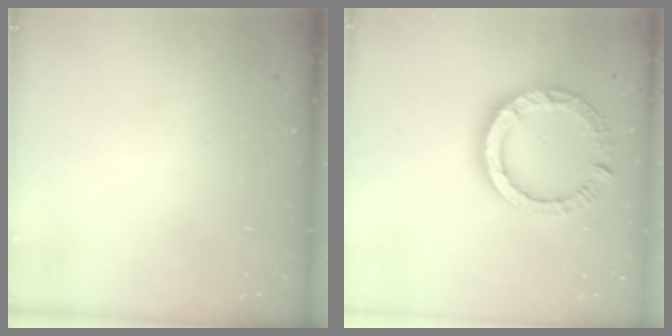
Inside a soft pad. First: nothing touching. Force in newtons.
{"total": 13.2, "press": 13.1, "slide": 1.6}